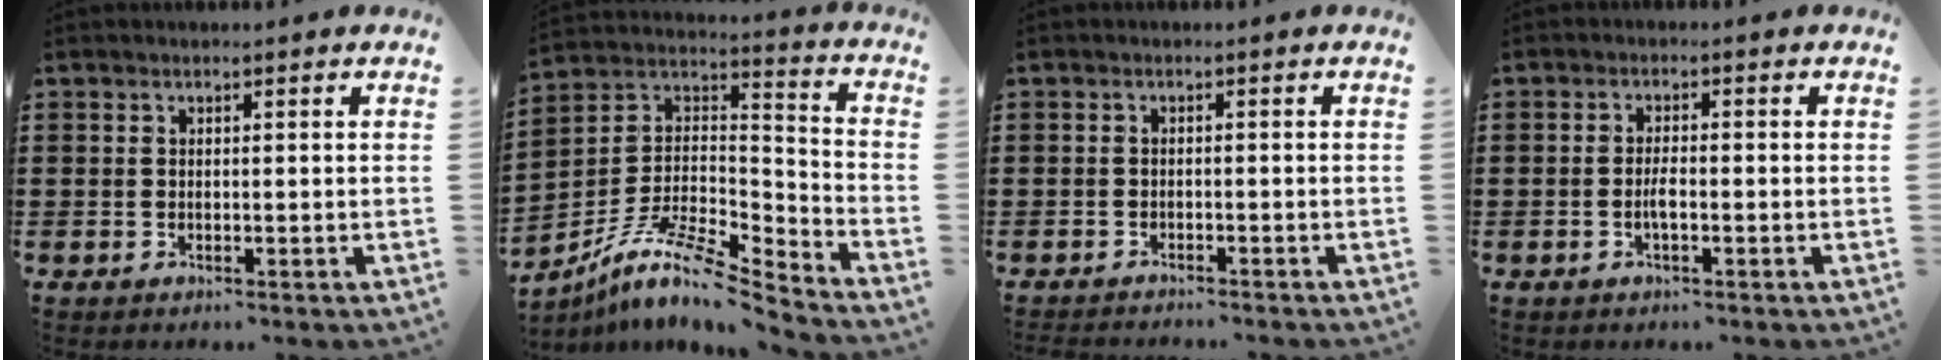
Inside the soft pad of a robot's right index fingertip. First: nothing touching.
{"total": 9.8, "force": [-7.8, 1.7, 5.6], "torque": [-0.109, 0.003, -0.157]}
{"total": 1.2, "force": [-1.2, -0.1, -0.1], "torque": [-0.003, 0.001, -0.027]}
{"total": 2.1, "force": [-0.6, 0.6, 2.0], "torque": [-0.044, -0.001, -0.013]}